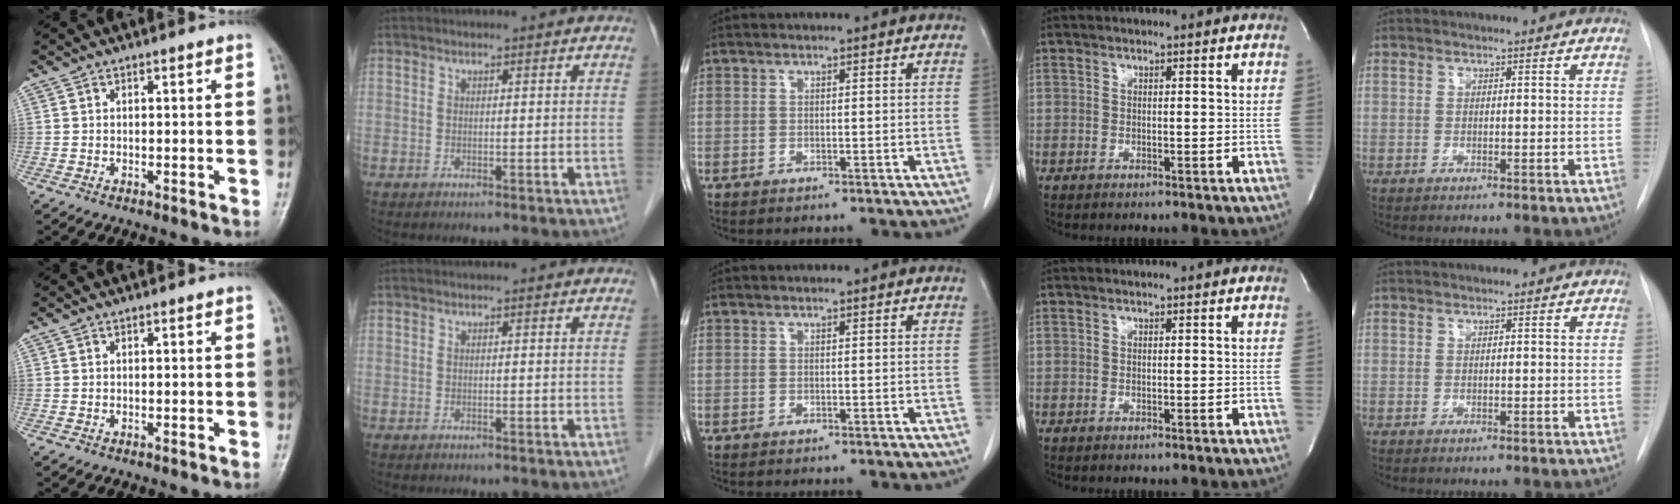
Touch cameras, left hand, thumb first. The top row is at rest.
{}